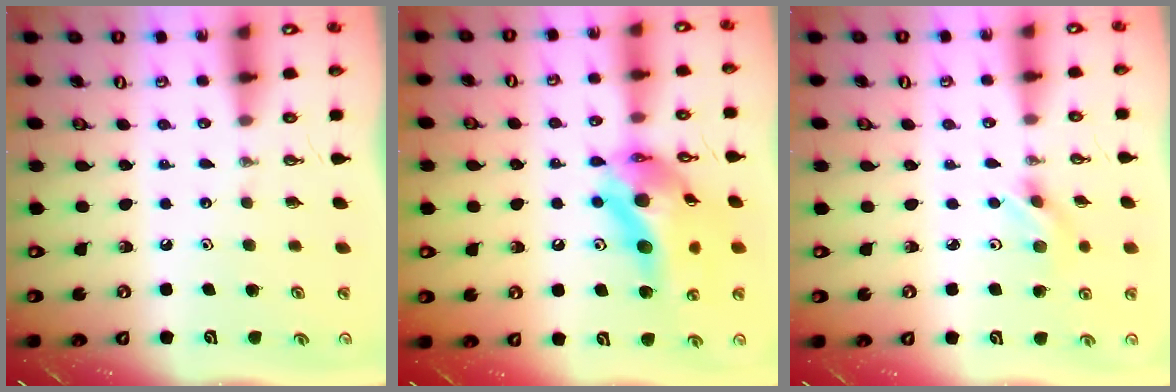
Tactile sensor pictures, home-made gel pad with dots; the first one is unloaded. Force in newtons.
{"total": 18.0, "press": 17.9, "slide": 2.0}
{"total": 2.0, "press": 1.9, "slide": 0.4}